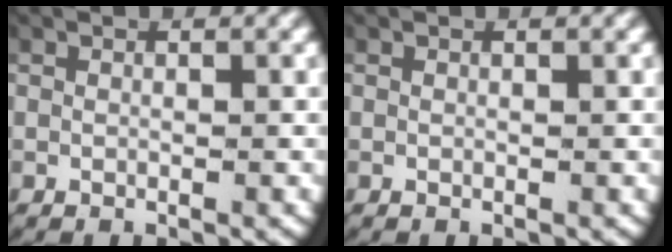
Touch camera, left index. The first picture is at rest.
{"total": 0.0}